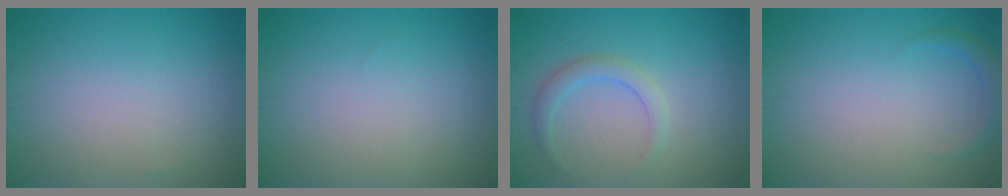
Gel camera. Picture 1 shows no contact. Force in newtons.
{"total": 0.0}
{"total": 2.0, "press": 2.0, "slide": 0.2}
{"total": 1.5, "press": 1.5, "slide": 0.2}